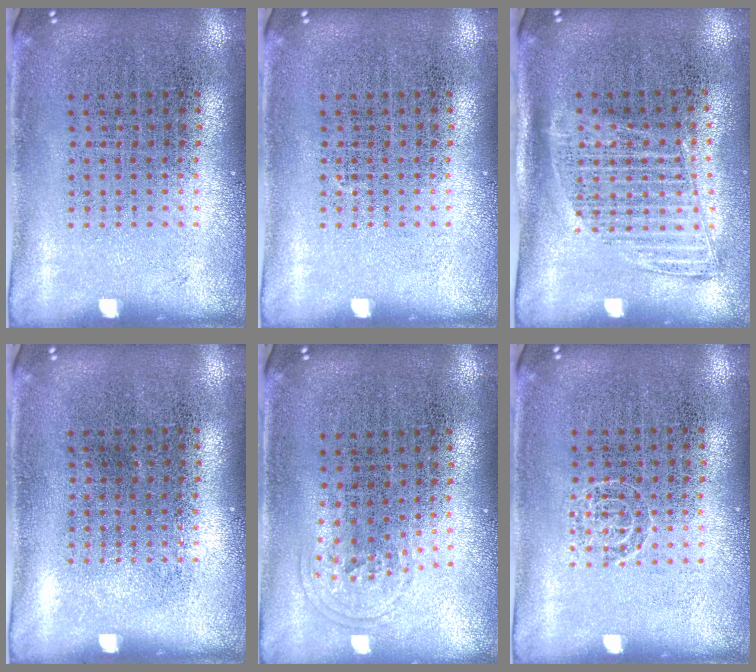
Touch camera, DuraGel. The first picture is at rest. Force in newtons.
{"total": 0.0}
{"total": 1.4, "press": 1.2, "slide": 0.6}
{"total": 0.0}
{"total": 0.9, "press": 0.7, "slide": 0.7}
{"total": 1.0, "press": 1.0, "slide": 0.1}